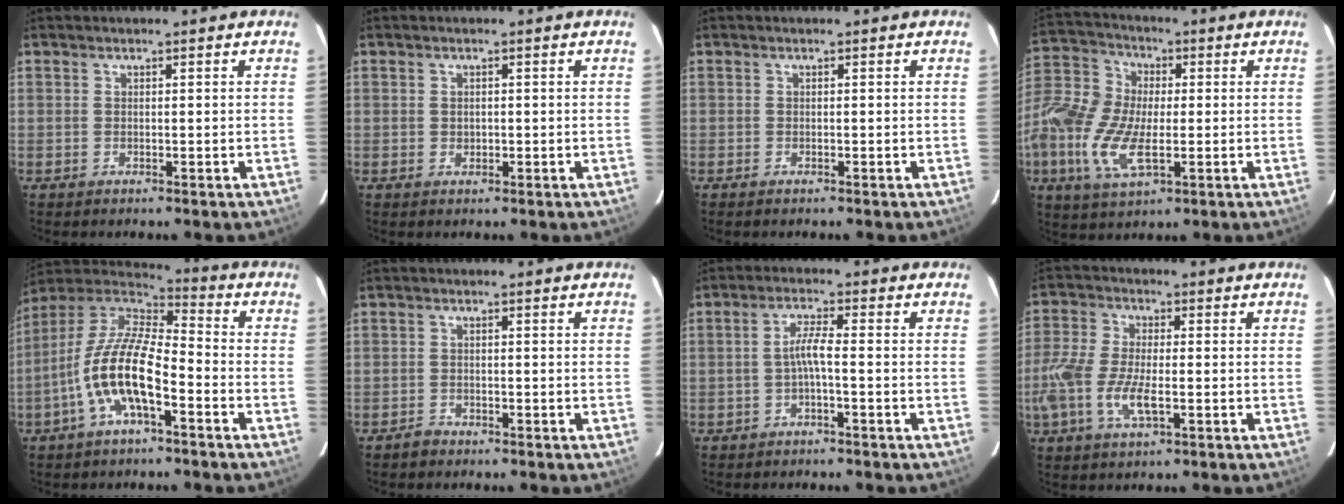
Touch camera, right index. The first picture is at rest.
{"total": 1.1, "force": [0.0, 0.9, 0.5], "torque": [-0.005, 0.002, 0.000]}
{"total": 0.6, "force": [-0.5, 0.2, 0.1], "torque": [-0.004, -0.002, -0.009]}
{"total": 16.4, "force": [-3.7, 9.1, 13.2], "torque": [-0.296, -0.003, -0.079]}
{"total": 14.6, "force": [-5.6, 4.7, 12.7], "torque": [-0.255, 0.000, -0.116]}
{"total": 1.7, "force": [-1.5, 0.8, 0.1], "torque": [-0.005, 0.002, -0.026]}
{"total": 3.1, "force": [-1.3, -0.1, 2.8], "torque": [-0.059, 0.006, -0.024]}
{"total": 10.0, "force": [-3.1, 3.9, 8.7], "torque": [-0.194, -0.007, -0.065]}